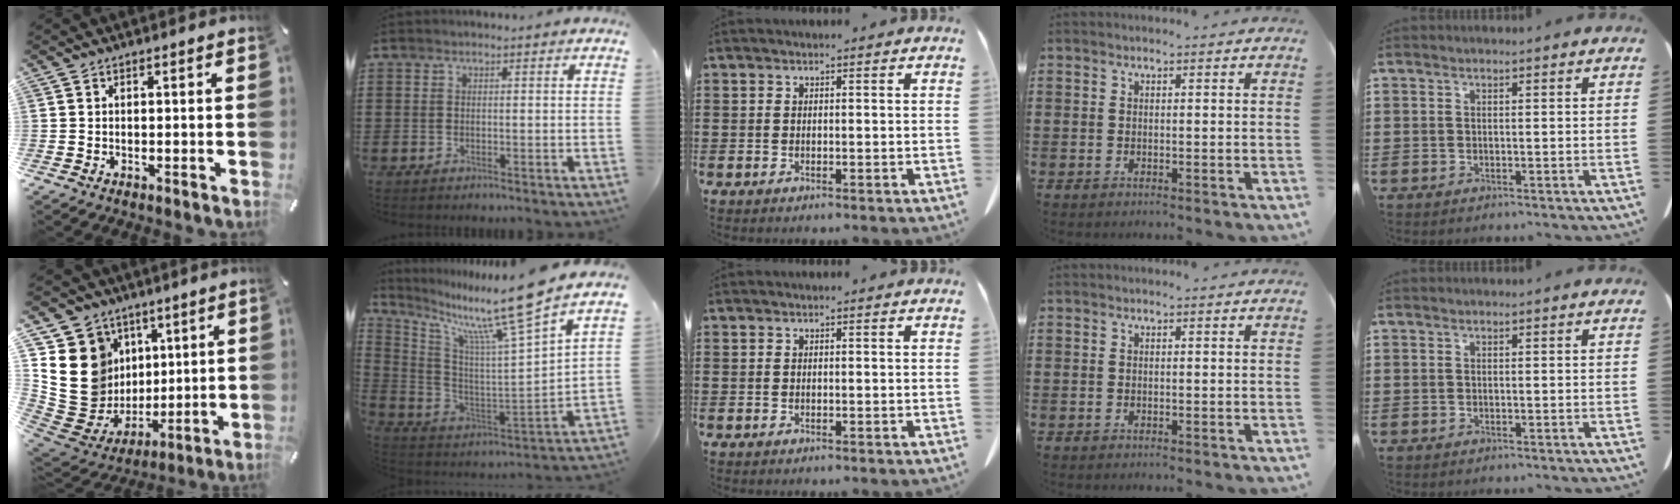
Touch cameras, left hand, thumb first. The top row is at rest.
{"thumb": {"total": 18.1, "force": [3.4, 16.6, 6.5], "torque": [-0.114, -0.039, 0.094]}, "index": {"total": 12.8, "force": [10.0, -0.6, 7.9], "torque": [-0.163, -0.076, 0.152]}}